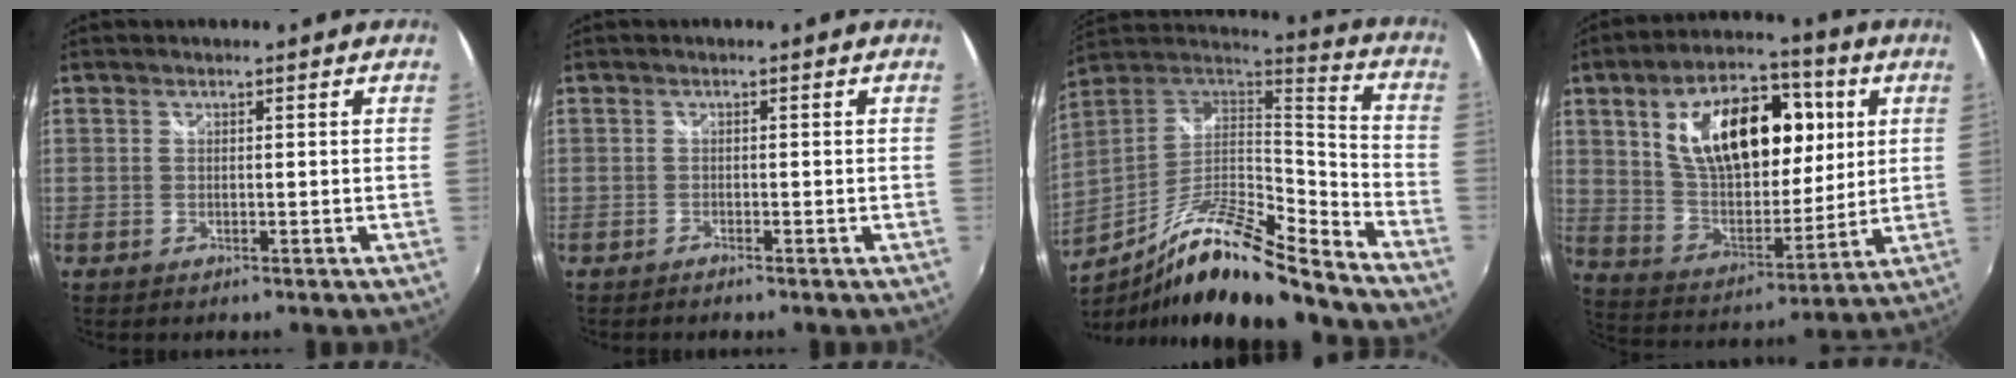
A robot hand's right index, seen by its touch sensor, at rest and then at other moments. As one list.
[{"total": 0.7, "force": [-0.7, 0.2, 0.2], "torque": [-0.007, -0.004, -0.014]}, {"total": 20.5, "force": [-14.6, 2.7, 14.1], "torque": [-0.248, -0.020, -0.265]}, {"total": 22.1, "force": [6.7, 12.0, 17.3], "torque": [-0.306, 0.019, 0.121]}]